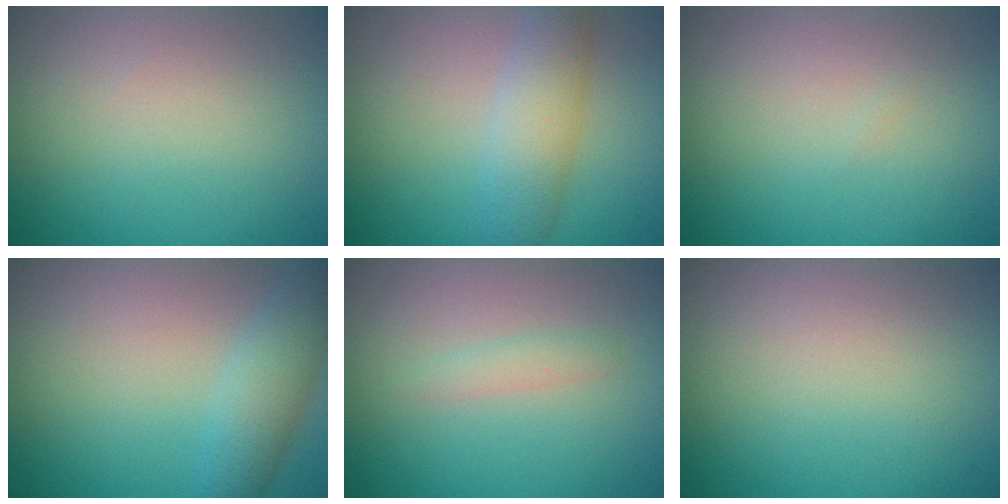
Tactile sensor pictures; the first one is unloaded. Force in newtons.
{"total": 3.8, "press": 3.8, "slide": 0.1}
{"total": 0.0}
{"total": 3.5, "press": 3.5, "slide": 0.1}
{"total": 1.1, "press": 1.1, "slide": 0.0}
{"total": 0.0}